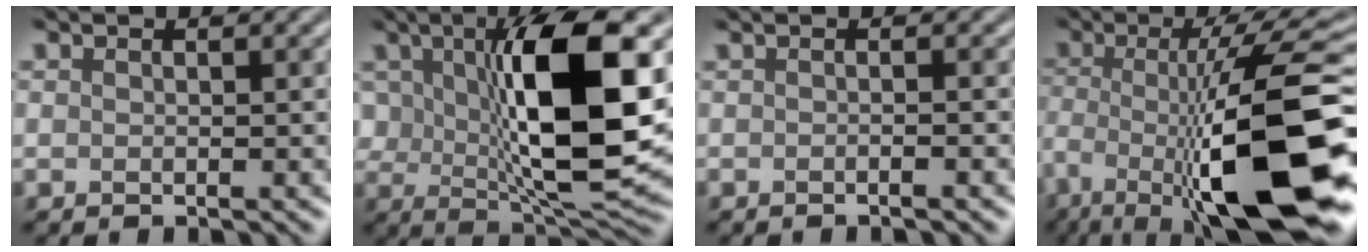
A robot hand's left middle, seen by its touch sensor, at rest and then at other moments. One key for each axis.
{"total": 12.7, "fx": 1.8, "fy": 4.8, "fz": 11.7, "tx": -0.188, "ty": -0.002, "tz": 0.033}
{"total": 2.4, "fx": 0.1, "fy": 1.1, "fz": 2.1, "tx": -0.006, "ty": -0.003, "tz": -0.024}
{"total": 14.6, "fx": -4.2, "fy": 3.8, "fz": 13.5, "tx": -0.212, "ty": 0.008, "tz": -0.074}